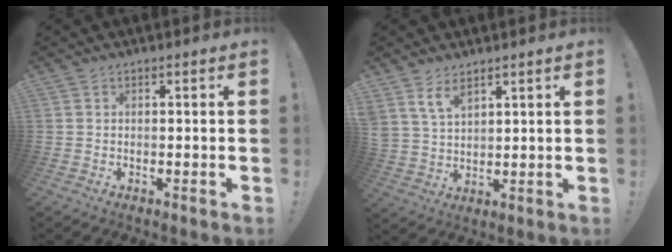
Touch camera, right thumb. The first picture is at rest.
{"total": 6.4, "force": [4.6, 2.9, 3.3], "torque": [-0.063, -0.022, 0.088]}